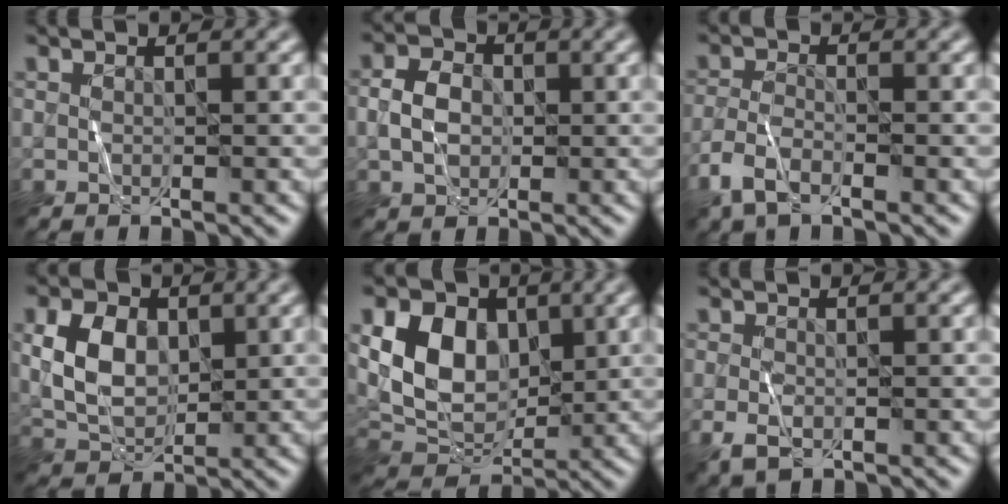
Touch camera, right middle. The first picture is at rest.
{"total": 3.0, "force": [-0.3, 2.3, 1.9], "torque": [-0.040, 0.005, -0.010]}
{"total": 3.2, "force": [-2.2, 1.2, 2.0], "torque": [-0.047, -0.001, -0.054]}
{"total": 4.9, "force": [0.7, 3.4, 3.5], "torque": [-0.077, 0.003, 0.014]}
{"total": 7.8, "force": [1.7, 5.7, 5.1], "torque": [-0.105, -0.007, 0.027]}
{"total": 2.3, "force": [-0.8, 1.5, 1.6], "torque": [-0.040, -0.008, -0.014]}